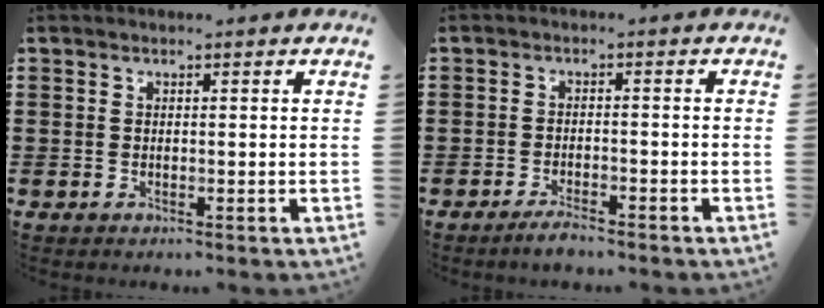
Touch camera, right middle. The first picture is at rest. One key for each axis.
{"total": 2.4, "fx": -2.1, "fy": 0.4, "fz": 1.1, "tx": -0.019, "ty": 0.005, "tz": -0.040}